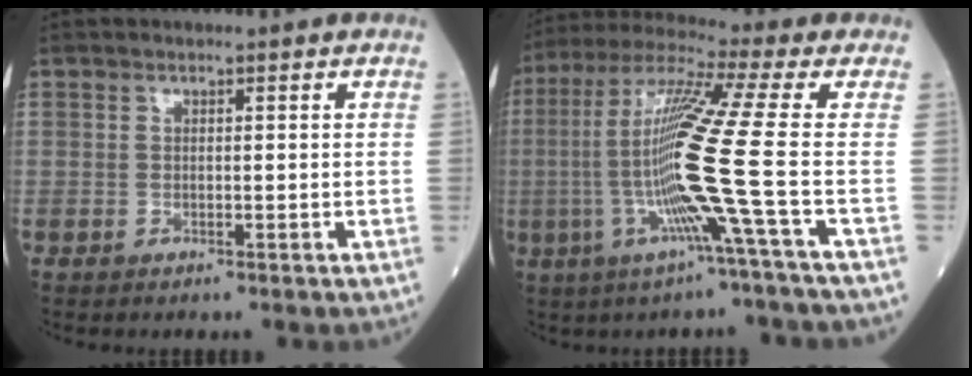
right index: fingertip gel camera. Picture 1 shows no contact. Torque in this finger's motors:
{"motor_torque": [0.73, -0.14, 1.06, 0.21]}